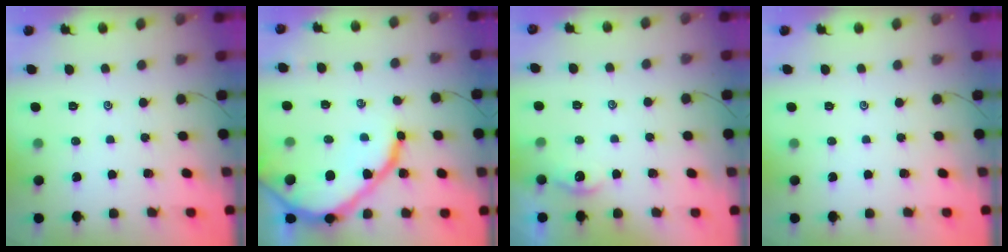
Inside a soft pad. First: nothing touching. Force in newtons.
{"total": 15.6, "press": 15.5, "slide": 1.6}
{"total": 2.7, "press": 2.7, "slide": 0.3}
{"total": 0.0}